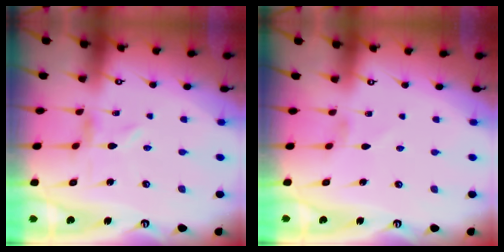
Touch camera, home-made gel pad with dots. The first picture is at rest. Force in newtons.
{"total": 0.8, "press": 0.7, "slide": 0.2}